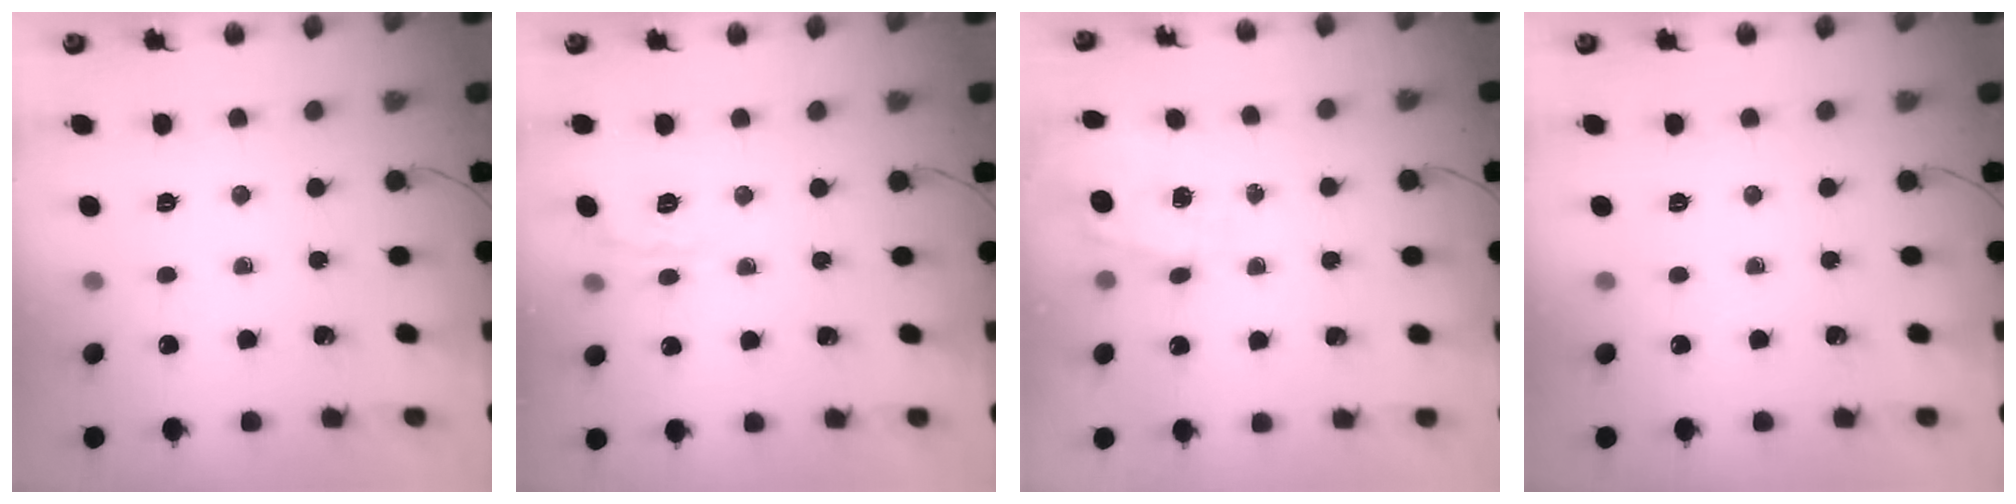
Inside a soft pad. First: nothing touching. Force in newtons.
{"total": 8.0, "press": 8.0, "slide": 0.9}
{"total": 7.0, "press": 6.9, "slide": 1.1}
{"total": 0.0}